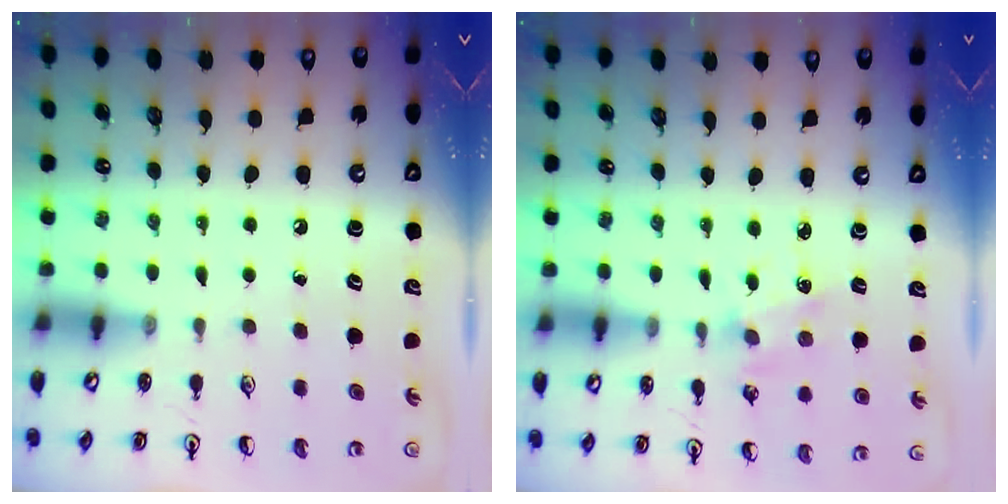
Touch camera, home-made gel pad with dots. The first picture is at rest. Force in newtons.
{"total": 2.5, "press": 2.4, "slide": 0.4}